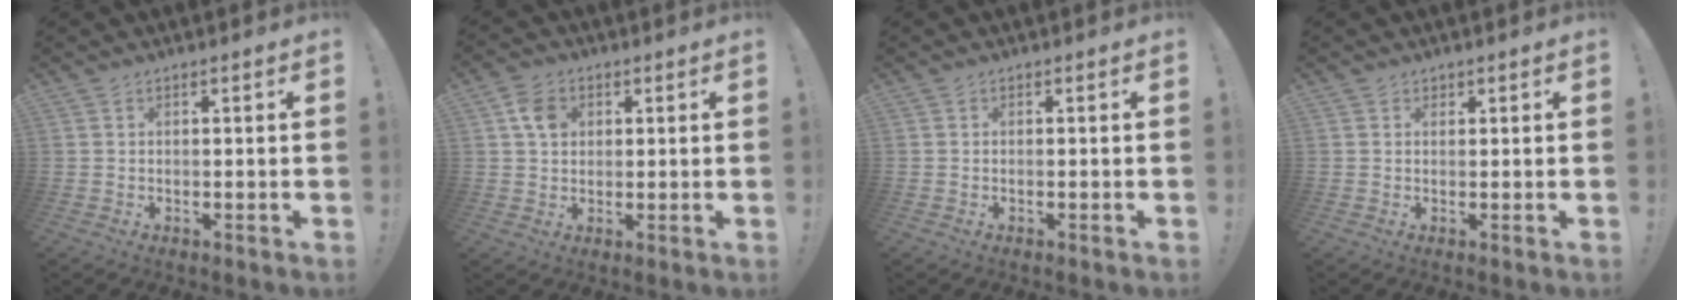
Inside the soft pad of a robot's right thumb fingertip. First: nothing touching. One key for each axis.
{"total": 6.4, "fx": 2.3, "fy": 5.2, "fz": 3.0, "tx": -0.052, "ty": 0.007, "tz": 0.045}
{"total": 0.0}
{"total": 1.1, "fx": 0.8, "fy": 0.8, "fz": 0.1, "tx": 0.010, "ty": -0.006, "tz": 0.012}